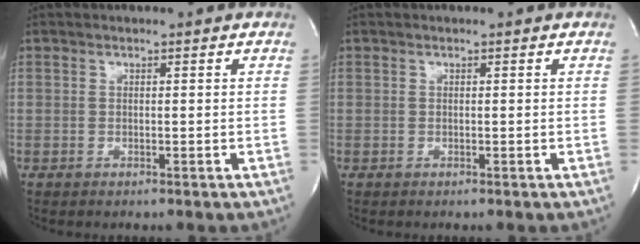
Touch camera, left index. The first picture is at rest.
{"total": 0.0}